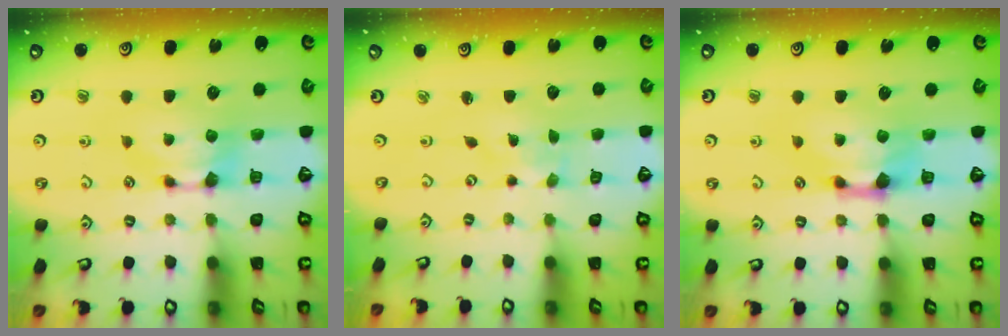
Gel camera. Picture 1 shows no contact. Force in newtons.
{"total": 5.9, "press": 5.8, "slide": 0.7}
{"total": 1.5, "press": 0.7, "slide": 1.3}